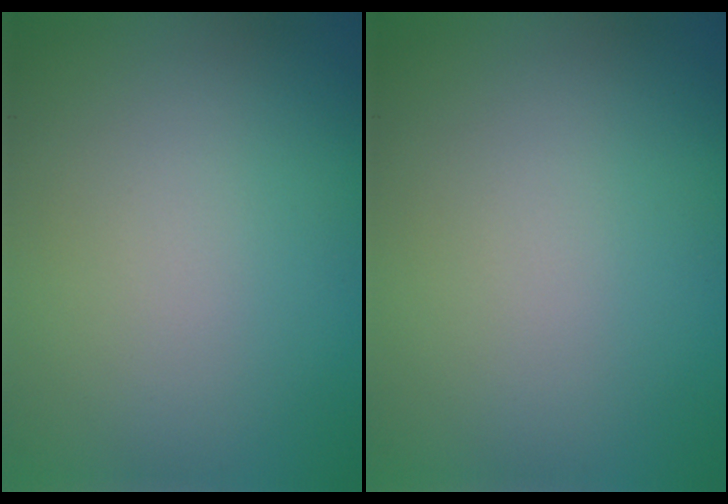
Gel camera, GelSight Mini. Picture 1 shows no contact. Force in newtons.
{"total": 0.0}